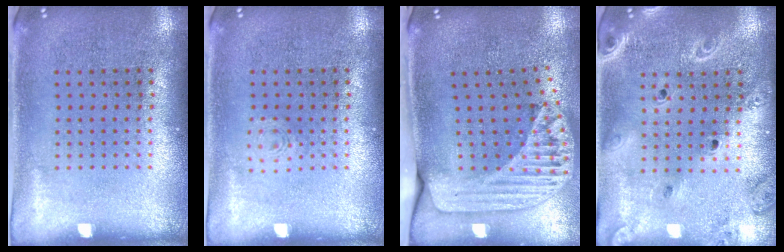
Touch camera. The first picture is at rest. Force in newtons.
{"total": 0.8, "press": 0.8, "slide": 0.2}
{"total": 2.2, "press": 1.7, "slide": 1.4}
{"total": 2.0, "press": 1.9, "slide": 0.8}